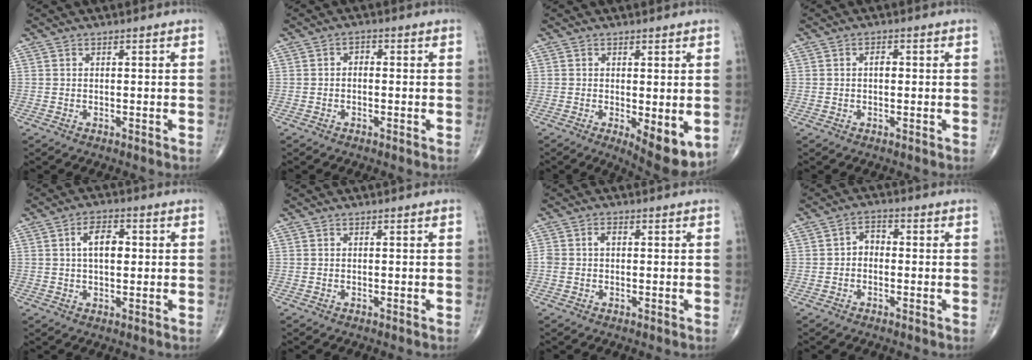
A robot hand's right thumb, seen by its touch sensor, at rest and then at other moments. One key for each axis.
{"total": 1.5, "fx": -0.3, "fy": 1.1, "fz": 1.0, "tx": -0.004, "ty": 0.008, "tz": -0.011}
{"total": 7.5, "fx": -1.4, "fy": 2.6, "fz": 6.9, "tx": -0.090, "ty": -0.022, "tz": -0.014}
{"total": 1.5, "fx": 0.0, "fy": 0.9, "fz": 1.2, "tx": -0.013, "ty": 0.002, "tz": -0.004}
{"total": 5.9, "fx": 0.9, "fy": 3.2, "fz": 4.8, "tx": -0.073, "ty": 0.007, "tz": 0.011}
{"total": 0.0}
{"total": 2.1, "fx": 0.1, "fy": 1.4, "fz": 1.5, "tx": -0.031, "ty": 0.011, "tz": 0.003}
{"total": 3.1, "fx": -0.5, "fy": 2.3, "fz": 2.0, "tx": -0.018, "ty": 0.016, "tz": -0.019}